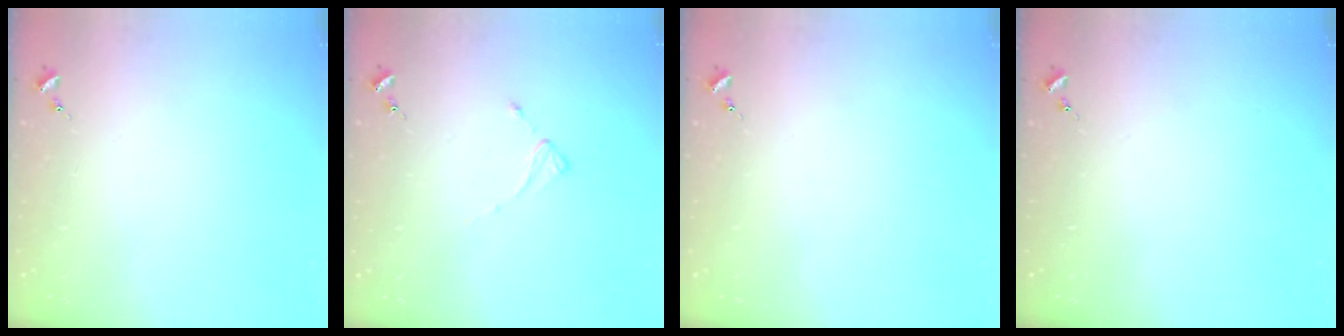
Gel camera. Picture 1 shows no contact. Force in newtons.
{"total": 2.4, "press": 2.4, "slide": 0.3}
{"total": 0.0}
{"total": 0.0}